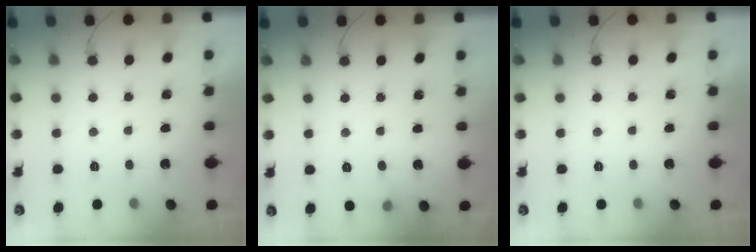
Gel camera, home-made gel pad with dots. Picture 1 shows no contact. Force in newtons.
{"total": 4.2, "press": 4.0, "slide": 1.3}
{"total": 0.0}